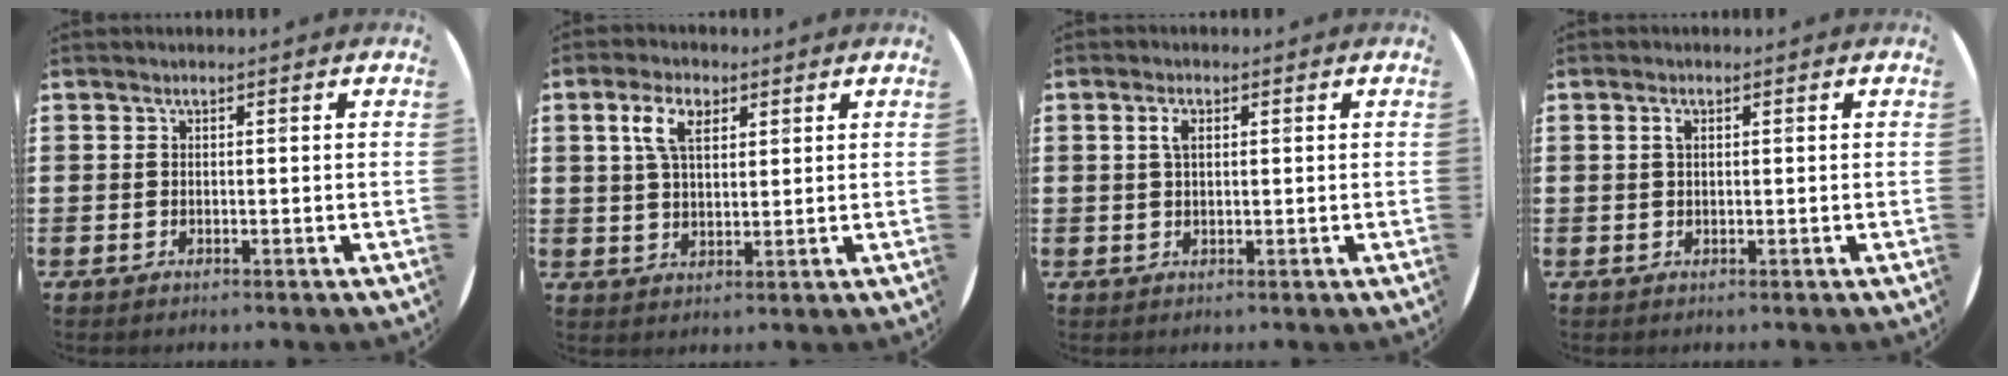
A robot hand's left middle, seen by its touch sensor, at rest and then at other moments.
{"total": 5.2, "force": [2.6, 2.6, 3.7], "torque": [-0.074, 0.008, 0.045]}
{"total": 2.2, "force": [0.8, 1.0, 1.7], "torque": [-0.031, 0.003, 0.012]}
{"total": 1.1, "force": [0.4, 0.5, 0.9], "torque": [-0.019, 0.004, 0.006]}